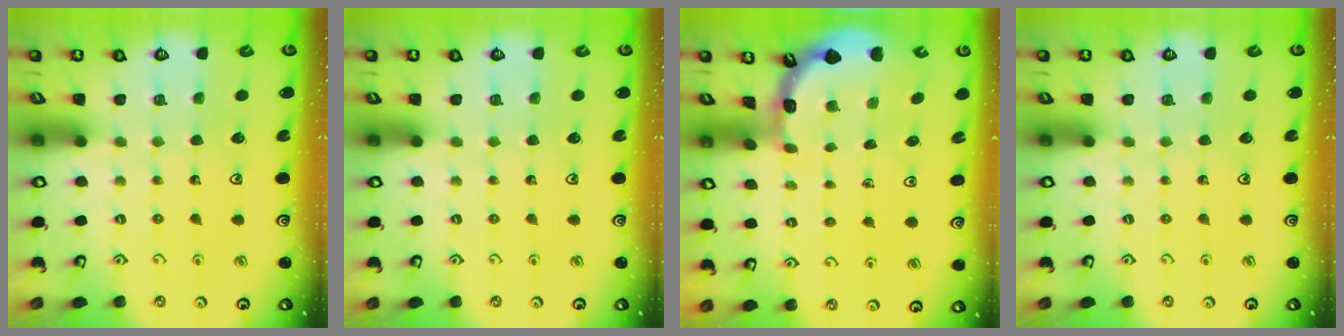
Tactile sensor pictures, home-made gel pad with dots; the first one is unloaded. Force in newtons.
{"total": 0.0}
{"total": 1.6, "press": 1.6, "slide": 0.1}
{"total": 0.0}